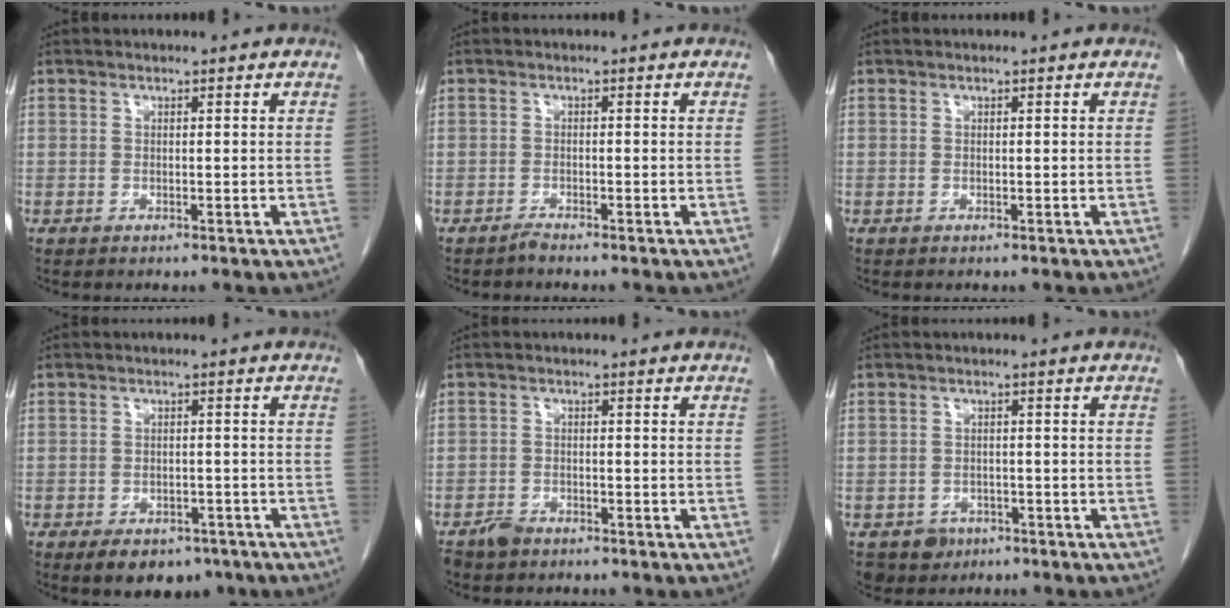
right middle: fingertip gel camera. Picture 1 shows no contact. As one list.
[{"total": 0.9, "force": [-0.9, -0.1, 0.1], "torque": [-0.001, -0.003, -0.016]}, {"total": 0.0}, {"total": 7.6, "force": [-5.2, 4.3, 3.3], "torque": [-0.040, 0.005, -0.070]}, {"total": 2.3, "force": [-2.0, 1.1, 0.7], "torque": [-0.019, 0.000, -0.032]}, {"total": 4.0, "force": [-2.4, 3.1, 0.4], "torque": [-0.003, 0.005, -0.034]}]